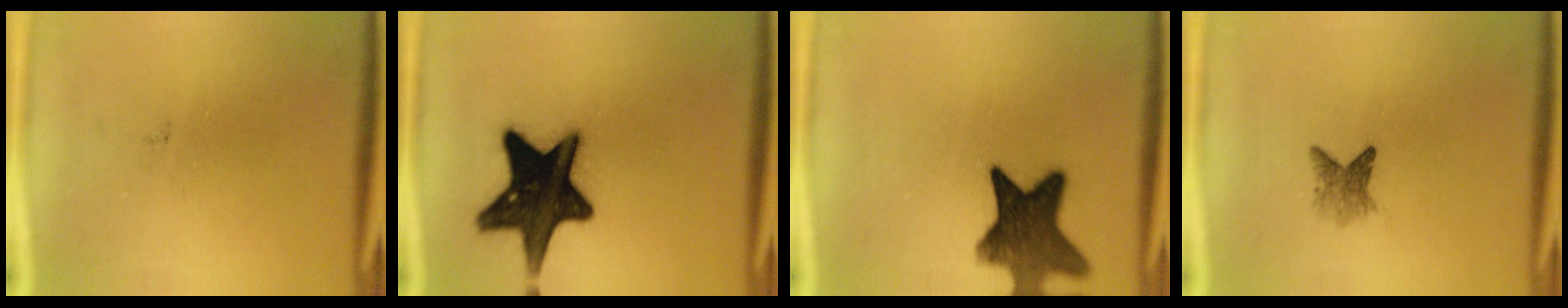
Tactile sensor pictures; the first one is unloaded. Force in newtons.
{"total": 18.3}
{"total": 11.8}
{"total": 2.5}